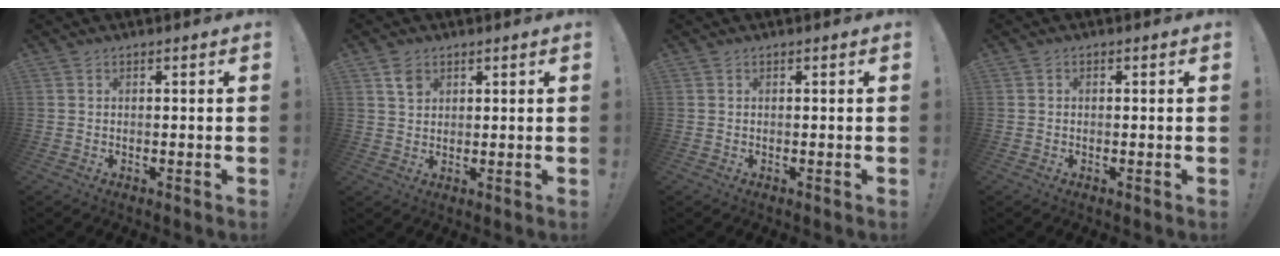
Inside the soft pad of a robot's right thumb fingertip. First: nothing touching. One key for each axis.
{"total": 3.7, "fx": 2.2, "fy": 2.7, "fz": 1.2, "tx": -0.011, "ty": -0.008, "tz": 0.039}
{"total": 0.0}
{"total": 0.6, "fx": -0.3, "fy": 0.5, "fz": 0.3, "tx": -0.008, "ty": 0.003, "tz": -0.003}